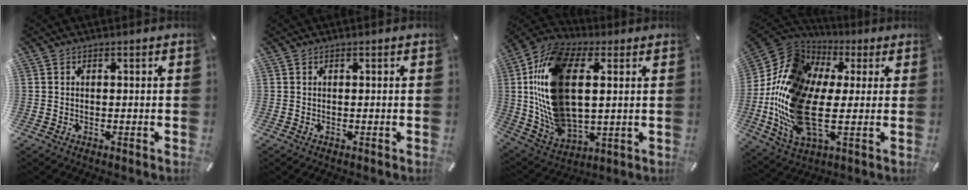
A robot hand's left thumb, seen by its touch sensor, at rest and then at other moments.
{"total": 0.0}
{"total": 19.4, "force": [3.4, 12.2, 14.7], "torque": [-0.346, -0.004, 0.060]}
{"total": 19.7, "force": [-3.8, 12.8, 14.6], "torque": [-0.350, -0.003, -0.074]}